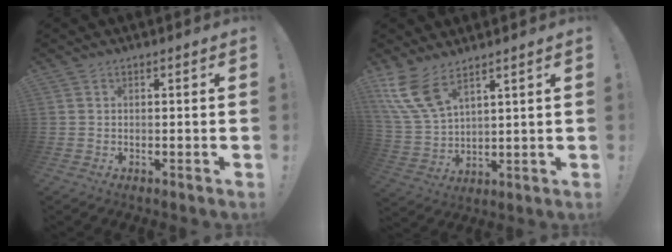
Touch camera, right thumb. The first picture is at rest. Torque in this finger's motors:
{"motor_torque": [0.67, 2.53, 1.00, 0.77, 0.33]}